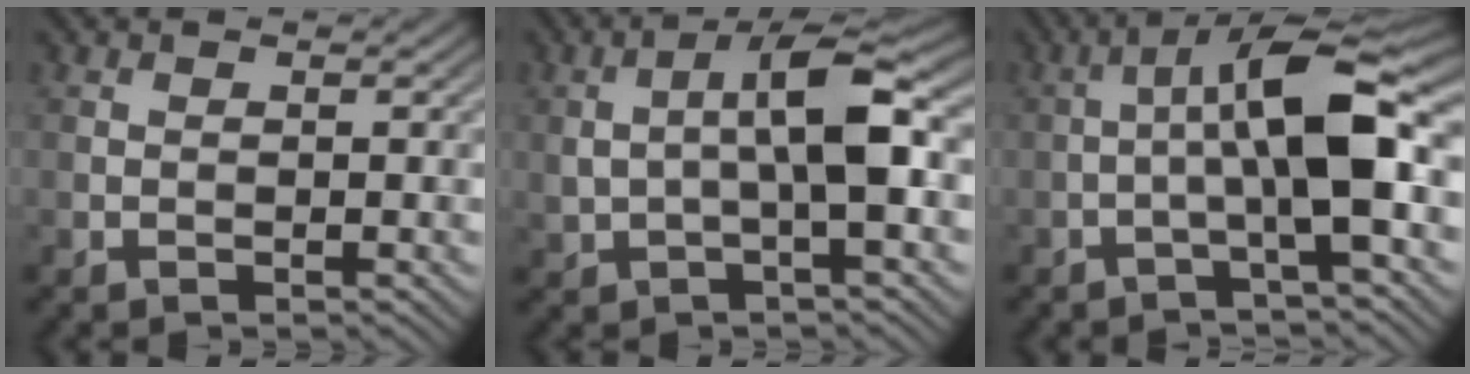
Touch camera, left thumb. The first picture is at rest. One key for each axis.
{"total": 7.6, "fx": 0.4, "fy": 2.6, "fz": 7.1, "tx": -0.137, "ty": 0.014, "tz": 0.004}
{"total": 9.2, "fx": -0.6, "fy": 2.0, "fz": 9.0, "tx": -0.140, "ty": 0.029, "tz": -0.023}